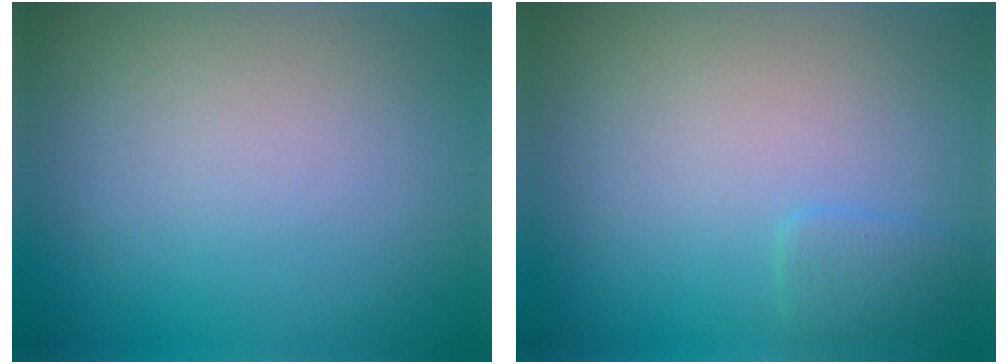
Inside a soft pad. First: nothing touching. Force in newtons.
{"total": 1.2, "press": 1.2, "slide": 0.1}